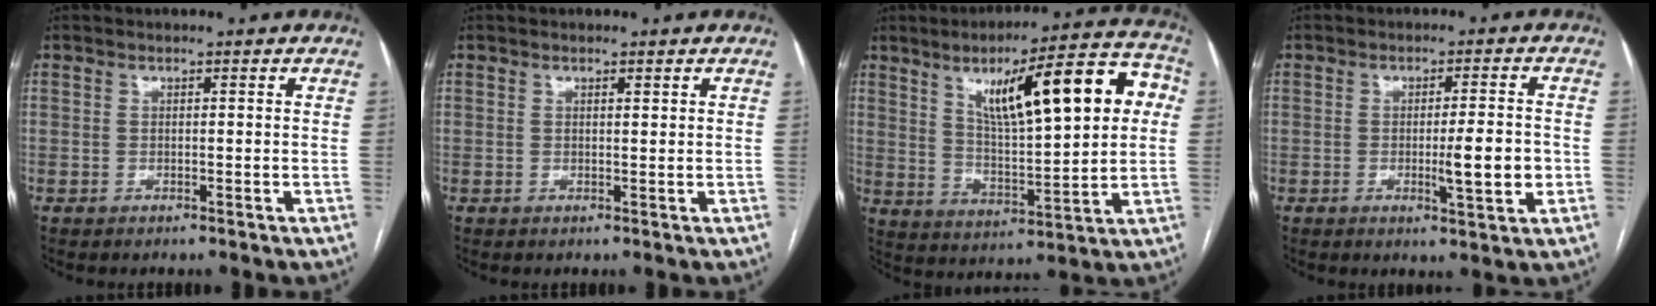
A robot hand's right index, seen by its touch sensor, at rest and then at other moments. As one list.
[{"total": 0.5, "force": [0.4, 0.1, 0.4], "torque": [-0.007, -0.002, 0.006]}, {"total": 19.4, "force": [5.8, 4.1, 18.0], "torque": [-0.257, 0.033, 0.091]}, {"total": 6.1, "force": [-1.1, 0.5, 5.9], "torque": [-0.089, -0.006, -0.014]}]